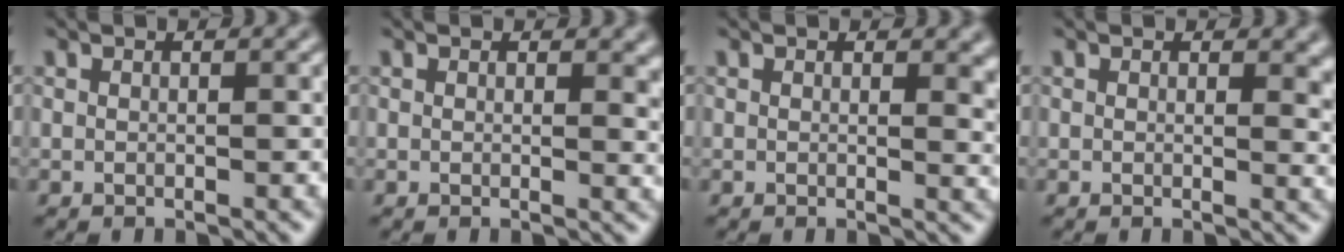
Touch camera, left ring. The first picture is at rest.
{"total": 1.8, "force": [0.5, 0.9, 1.4], "torque": [-0.013, -0.003, 0.007]}
{"total": 2.2, "force": [0.7, 1.0, 1.8], "torque": [-0.019, -0.003, 0.009]}
{"total": 2.2, "force": [0.6, 1.2, 1.8], "torque": [-0.017, -0.004, 0.007]}